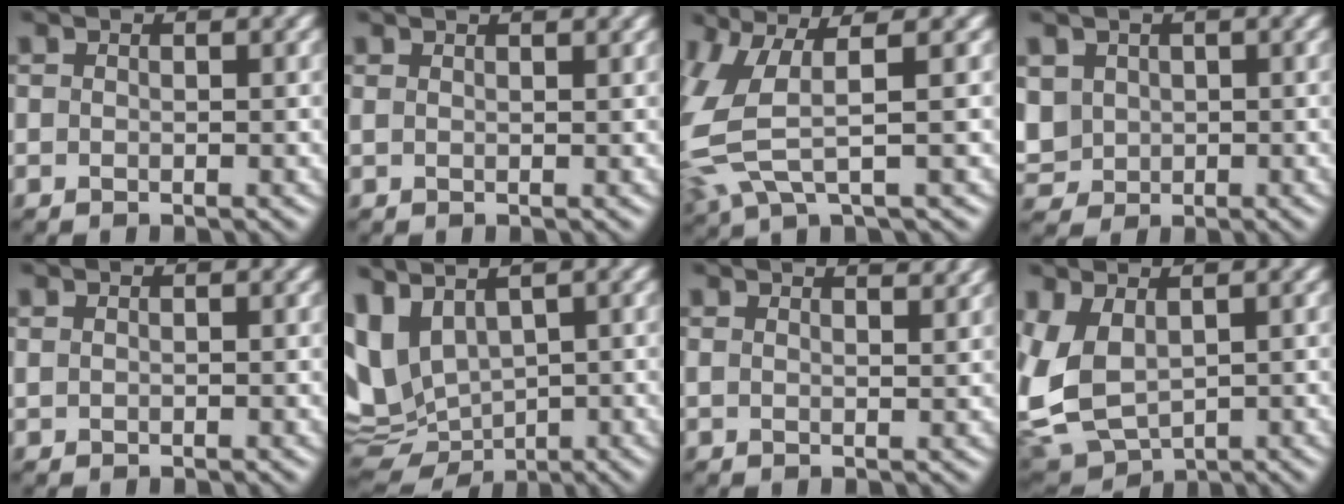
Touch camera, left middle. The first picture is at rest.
{"total": 2.5, "force": [1.6, 1.1, 1.5], "torque": [-0.017, 0.024, 0.009]}
{"total": 5.7, "force": [-0.3, 2.4, 5.2], "torque": [-0.143, -0.007, -0.003]}
{"total": 4.5, "force": [-0.2, 3.8, 2.3], "torque": [-0.073, 0.000, 0.001]}
{"total": 0.5, "force": [0.3, 0.4, 0.2], "torque": [-0.002, 0.001, 0.008]}
{"total": 9.2, "force": [0.2, 6.1, 6.9], "torque": [-0.149, -0.007, 0.027]}
{"total": 4.8, "force": [3.5, 2.0, 2.7], "torque": [-0.020, 0.045, 0.018]}
{"total": 7.1, "force": [-0.3, 4.5, 5.4], "torque": [-0.130, -0.008, -0.003]}